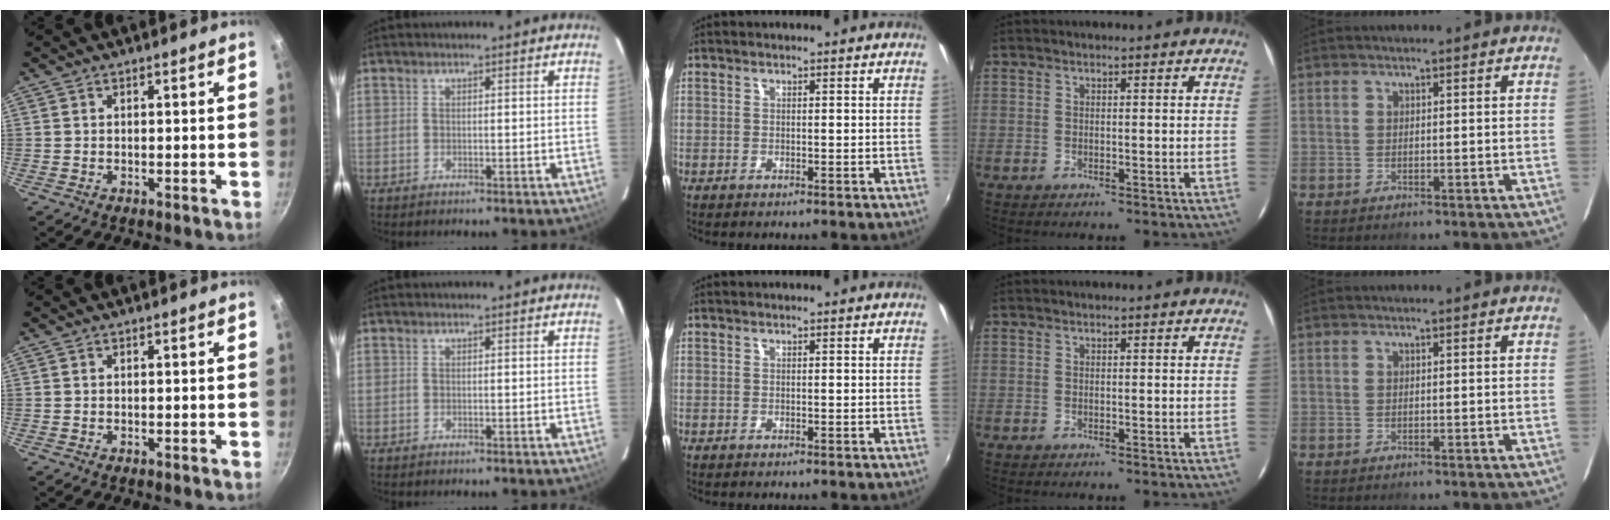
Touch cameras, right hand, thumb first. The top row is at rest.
{}